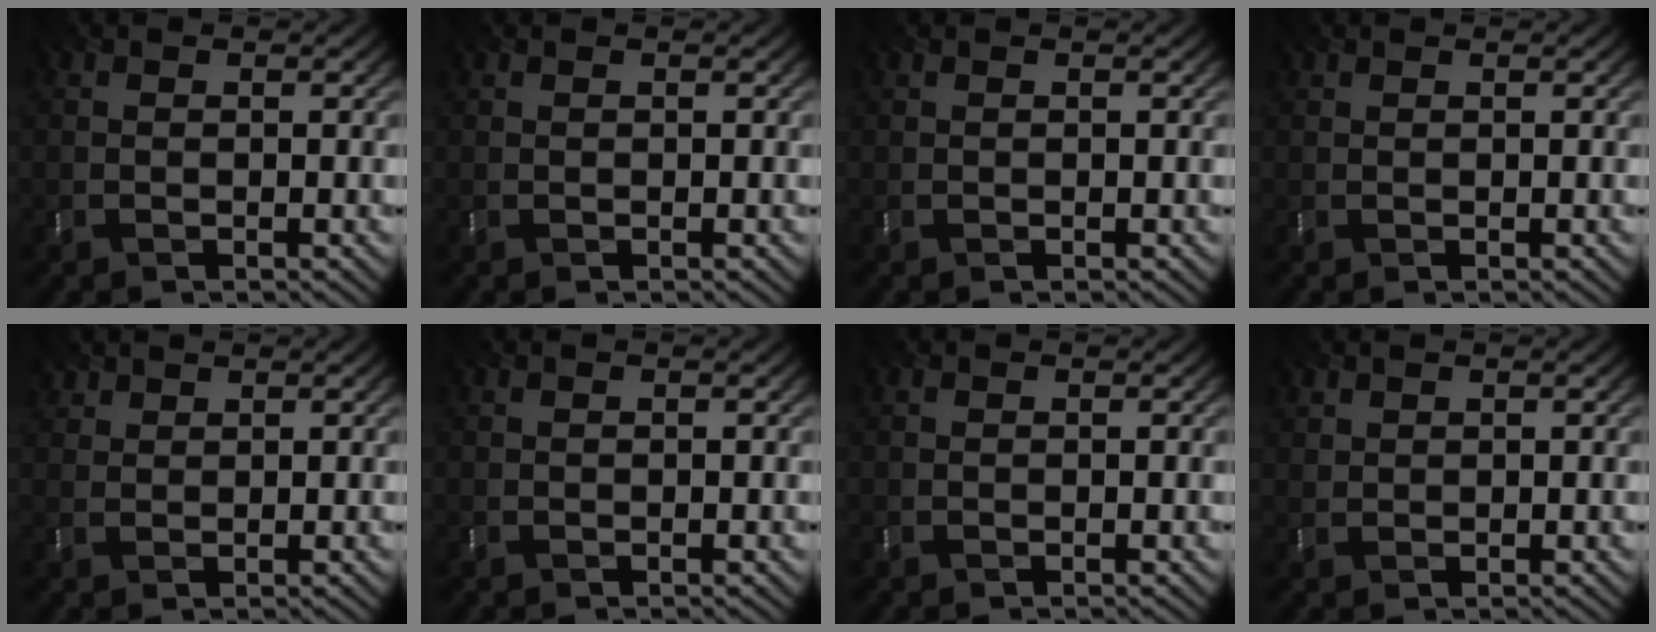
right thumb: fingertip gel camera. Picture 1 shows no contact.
{"total": 0.0}
{"total": 0.0}
{"total": 0.6, "force": [0.5, 0.3, 0.1], "torque": [-0.002, 0.000, 0.009]}
{"total": 1.7, "force": [1.5, 0.8, 0.3], "torque": [-0.010, 0.001, 0.029]}
{"total": 0.0}
{"total": 0.0}
{"total": 1.2, "force": [1.0, 0.6, 0.2], "torque": [-0.007, -0.001, 0.022]}